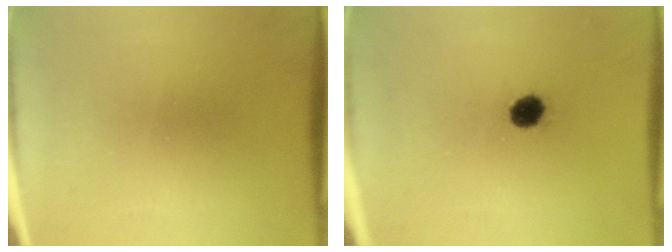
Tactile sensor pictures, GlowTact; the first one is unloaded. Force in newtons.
{"total": 4.4}